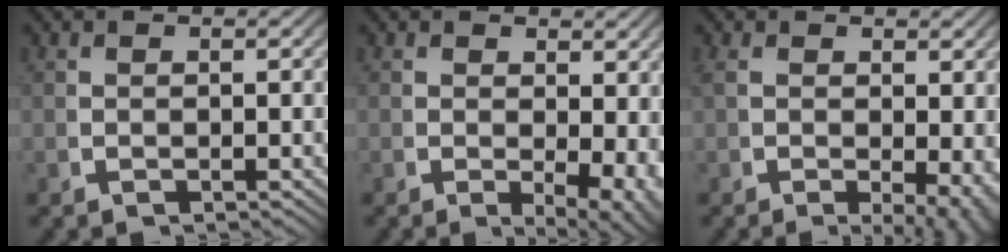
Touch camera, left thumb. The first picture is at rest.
{"total": 4.1, "force": [0.0, 2.2, 3.5], "torque": [-0.049, -0.025, 0.008]}
{"total": 3.9, "force": [-0.8, 1.6, 3.5], "torque": [-0.051, -0.024, 0.001]}